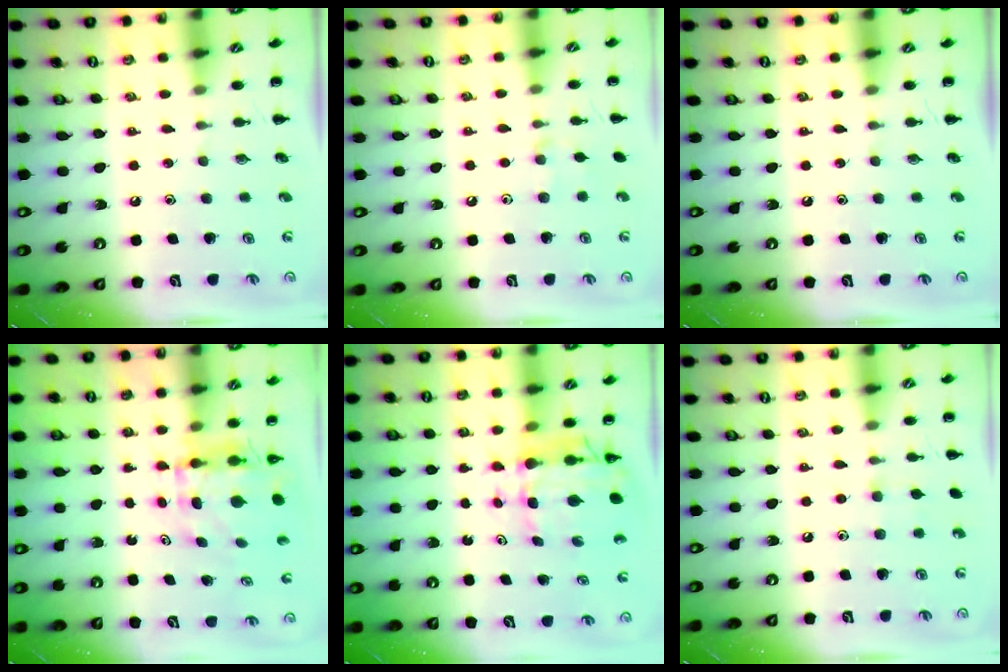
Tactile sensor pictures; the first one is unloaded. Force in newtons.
{"total": 4.5, "press": 4.3, "slide": 1.6}
{"total": 0.0}
{"total": 5.1, "press": 5.1, "slide": 0.5}
{"total": 6.9, "press": 6.6, "slide": 2.2}
{"total": 4.8, "press": 4.4, "slide": 2.0}